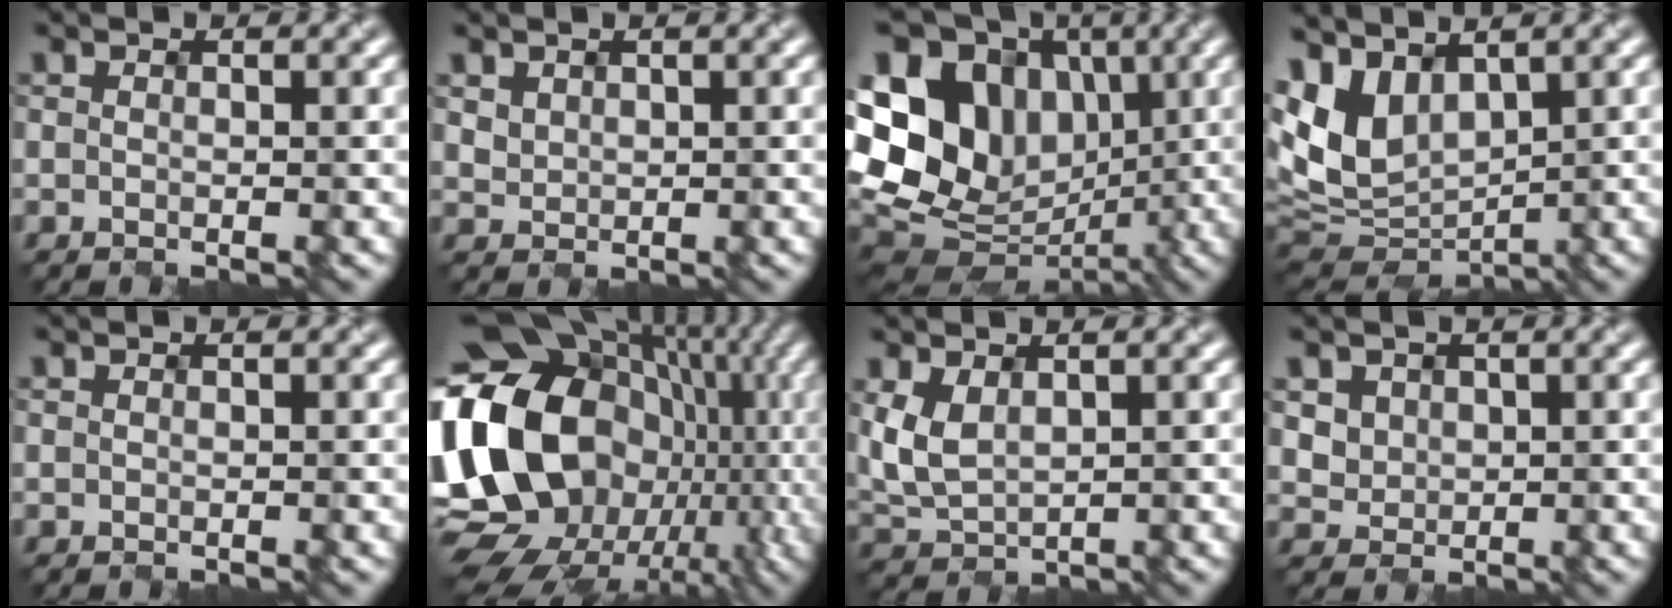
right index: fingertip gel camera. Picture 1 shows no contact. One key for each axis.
{"total": 1.2, "fx": 0.8, "fy": 0.9, "fz": 0.1, "tx": -0.007, "ty": -0.002, "tz": 0.019}
{"total": 15.5, "fx": 1.7, "fy": 12.3, "fz": 9.3, "tx": -0.182, "ty": 0.030, "tz": 0.022}
{"total": 8.9, "fx": 2.4, "fy": 5.7, "fz": 6.3, "tx": -0.138, "ty": -0.006, "tz": 0.056}
{"total": 0.0}
{"total": 20.0, "fx": -0.3, "fy": 15.8, "fz": 12.3, "tx": -0.234, "ty": 0.008, "tz": 0.004}
{"total": 3.3, "fx": 0.8, "fy": 2.1, "fz": 2.5, "tx": -0.066, "ty": 0.003, "tz": 0.020}
{"total": 2.3, "fx": 1.0, "fy": 2.0, "fz": 0.5, "tx": -0.022, "ty": -0.007, "tz": 0.033}